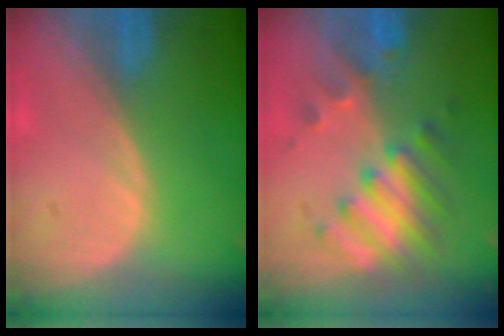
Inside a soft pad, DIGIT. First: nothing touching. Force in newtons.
{"total": 8.2, "press": 7.3, "slide": 3.8}